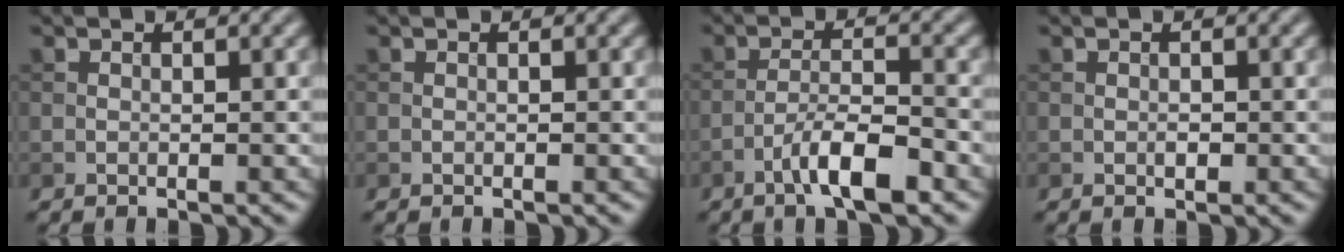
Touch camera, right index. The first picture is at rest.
{"total": 0.0}
{"total": 5.0, "force": [-3.0, 1.1, 3.8], "torque": [-0.069, 0.009, -0.056]}
{"total": 0.6, "force": [-0.1, 0.4, 0.5], "torque": [-0.007, 0.000, -0.002]}